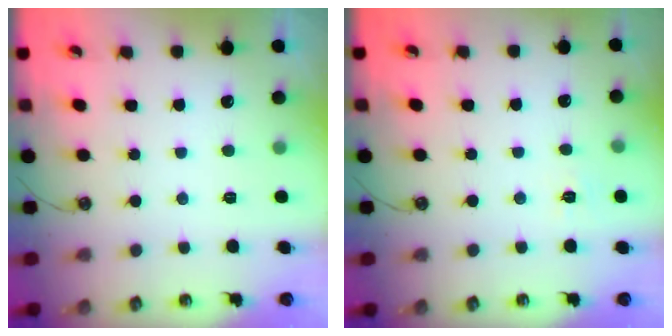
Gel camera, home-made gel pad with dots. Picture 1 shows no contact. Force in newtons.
{"total": 4.5, "press": 4.4, "slide": 0.4}